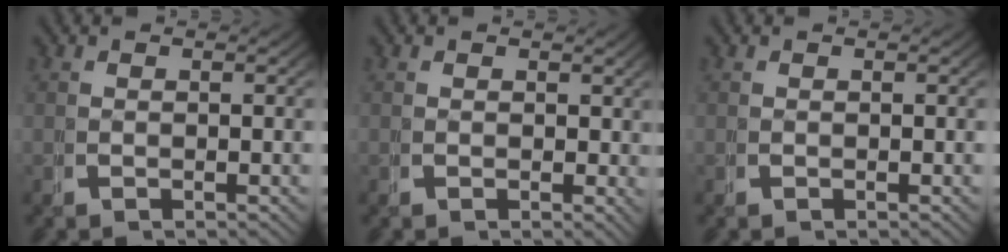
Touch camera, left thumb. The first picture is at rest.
{"total": 1.0, "force": [0.4, 0.6, 0.6], "torque": [0.000, -0.004, 0.007]}
{"total": 0.0}